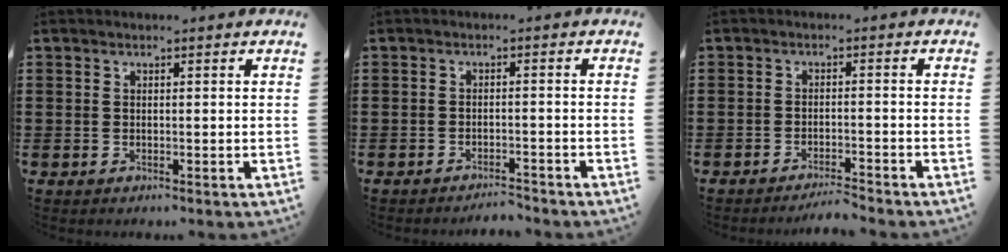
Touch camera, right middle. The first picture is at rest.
{"total": 2.2, "force": [-2.2, 0.0, 0.2], "torque": [-0.008, 0.002, -0.046]}
{"total": 2.7, "force": [-2.6, -0.1, 0.5], "torque": [-0.011, 0.001, -0.053]}